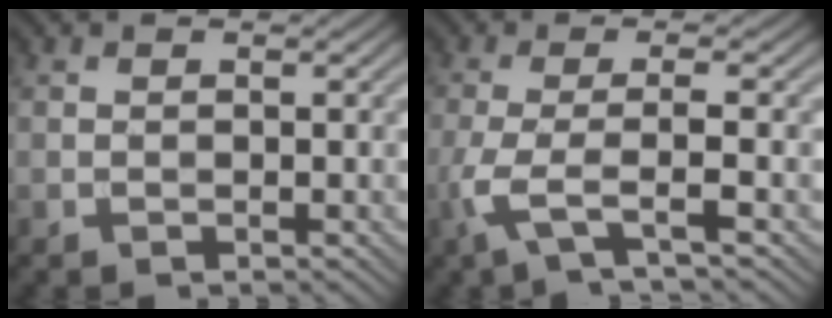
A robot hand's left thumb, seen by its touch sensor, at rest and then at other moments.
{"total": 4.9, "force": [-2.1, 0.8, 4.4], "torque": [-0.089, -0.002, -0.060]}